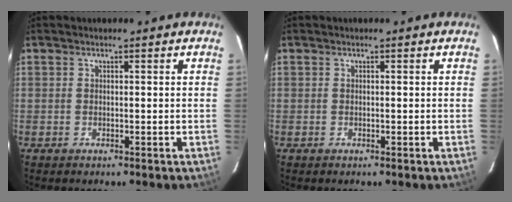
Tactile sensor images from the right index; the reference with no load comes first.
{"total": 0.0}